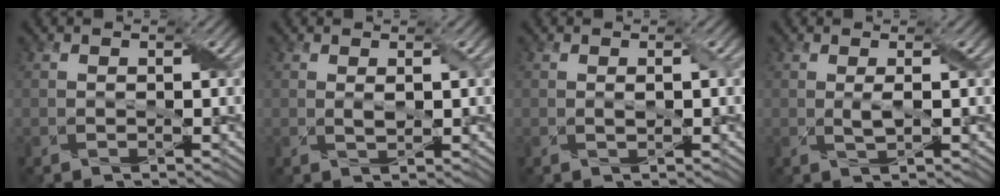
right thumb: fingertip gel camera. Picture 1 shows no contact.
{"total": 1.2, "force": [0.4, 0.3, 1.1], "torque": [-0.026, -0.001, 0.010]}
{"total": 1.0, "force": [0.2, 0.2, 1.0], "torque": [-0.018, 0.001, 0.002]}
{"total": 1.3, "force": [0.3, 0.1, 1.3], "torque": [-0.031, 0.003, 0.007]}